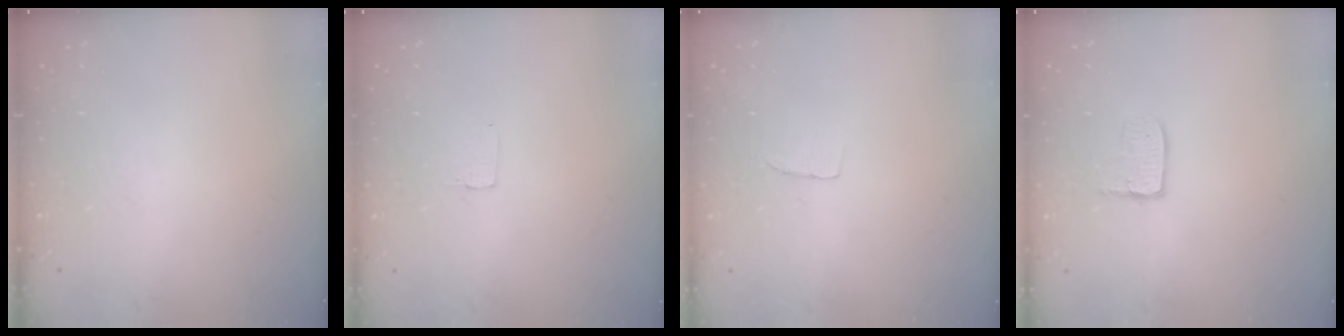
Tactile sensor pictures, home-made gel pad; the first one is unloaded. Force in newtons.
{"total": 1.7, "press": 1.7, "slide": 0.1}
{"total": 2.7, "press": 2.7, "slide": 0.2}
{"total": 5.7, "press": 5.7, "slide": 0.5}